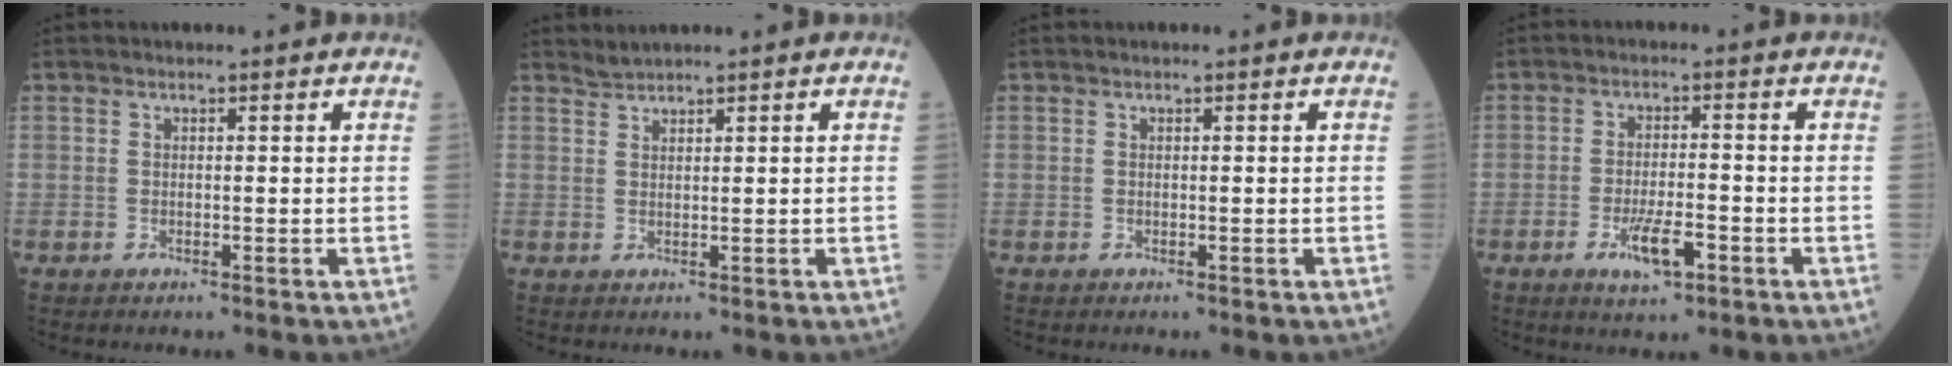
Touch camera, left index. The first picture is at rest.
{"total": 1.3, "force": [1.3, -0.3, -0.1], "torque": [-0.002, 0.008, 0.031]}
{"total": 0.0}
{"total": 5.5, "force": [-2.6, 1.4, 4.6], "torque": [-0.090, -0.004, -0.040]}